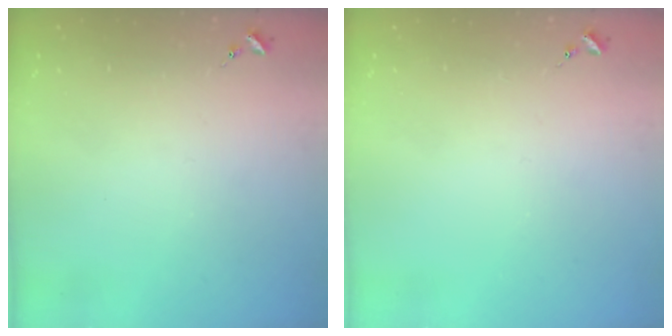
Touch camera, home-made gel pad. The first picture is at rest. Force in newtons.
{"total": 0.0}